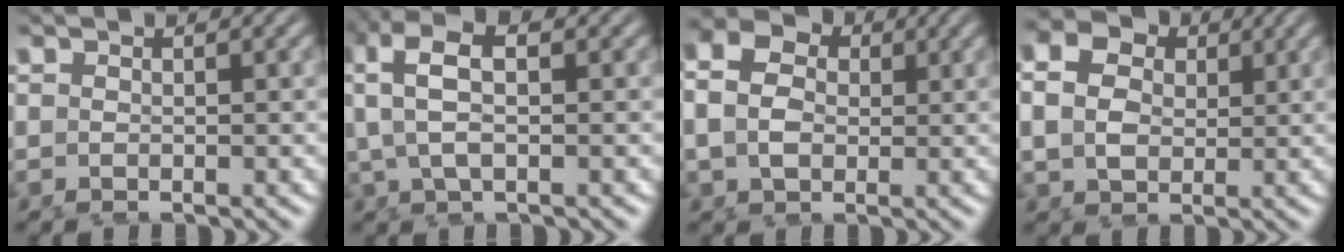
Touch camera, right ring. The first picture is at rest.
{"total": 7.0, "force": [2.6, 3.8, 5.3], "torque": [-0.113, 0.016, 0.036]}
{"total": 7.1, "force": [1.5, 5.6, 4.2], "torque": [-0.080, 0.003, 0.017]}
{"total": 6.9, "force": [1.8, 5.4, 3.8], "torque": [-0.076, -0.004, 0.028]}